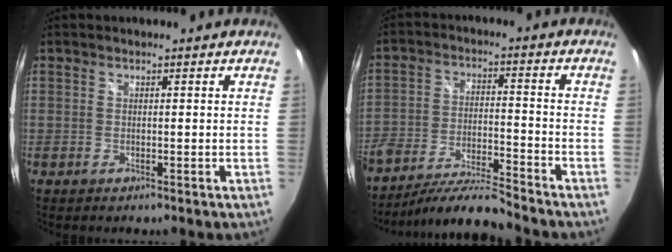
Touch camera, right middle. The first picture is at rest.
{"total": 11.0, "force": [-10.1, 0.4, 4.4], "torque": [-0.091, -0.015, -0.183]}